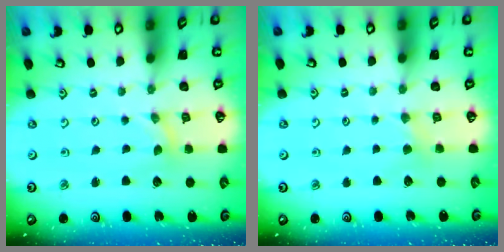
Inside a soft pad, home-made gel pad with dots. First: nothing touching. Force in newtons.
{"total": 2.1, "press": 2.1, "slide": 0.3}